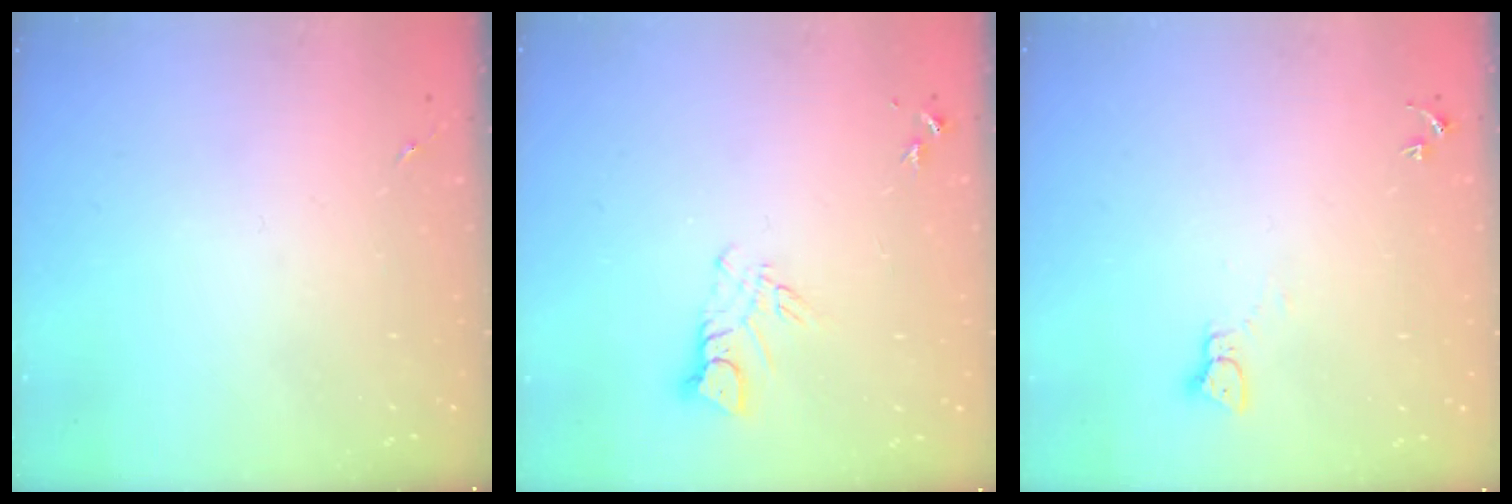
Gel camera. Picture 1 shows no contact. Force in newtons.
{"total": 6.1, "press": 6.0, "slide": 0.6}
{"total": 2.3, "press": 2.3, "slide": 0.3}